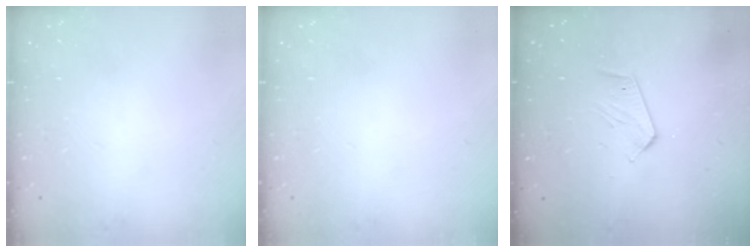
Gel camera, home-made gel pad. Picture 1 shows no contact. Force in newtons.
{"total": 0.0}
{"total": 5.4, "press": 5.4, "slide": 0.5}